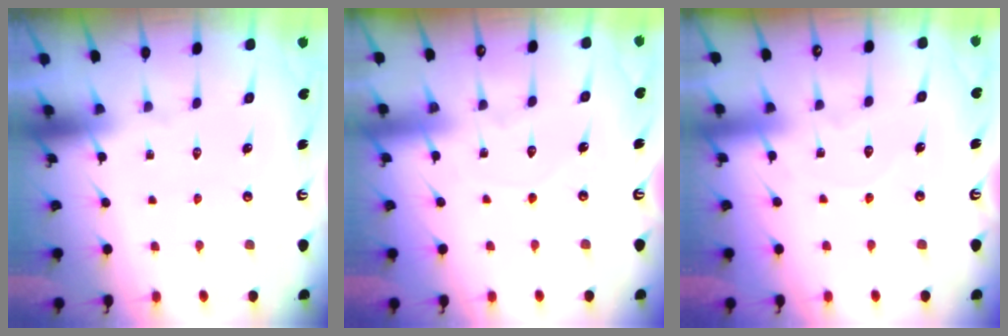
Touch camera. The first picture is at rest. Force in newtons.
{"total": 3.2, "press": 3.2, "slide": 0.3}
{"total": 5.5, "press": 5.5, "slide": 0.5}